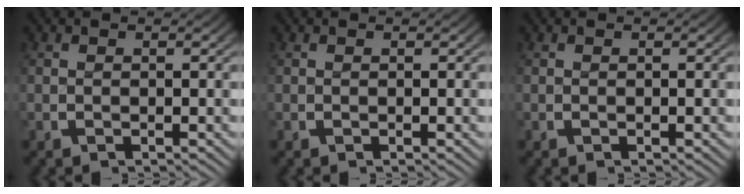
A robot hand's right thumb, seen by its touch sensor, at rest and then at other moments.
{"total": 0.0}
{"total": 0.0}